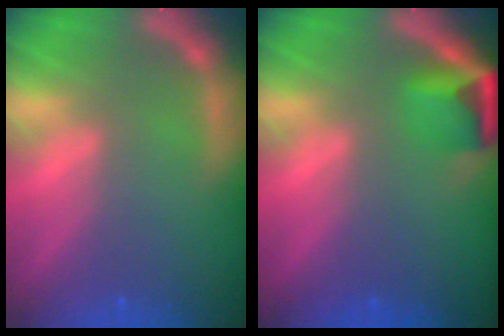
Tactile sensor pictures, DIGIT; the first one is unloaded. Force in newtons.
{"total": 3.9}